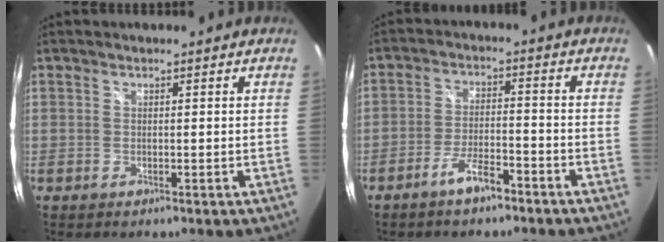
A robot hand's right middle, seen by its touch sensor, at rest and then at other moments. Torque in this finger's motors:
{"motor_torque": [0.02, -0.26, 0.12, 0.03]}